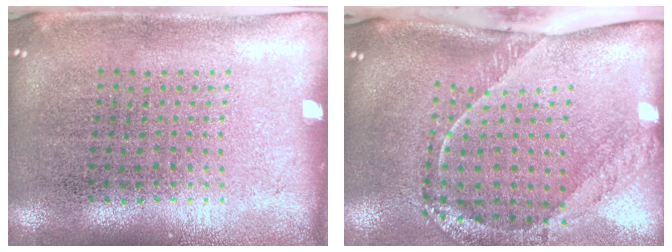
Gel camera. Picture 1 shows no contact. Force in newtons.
{"total": 2.7, "press": 1.8, "slide": 2.0}